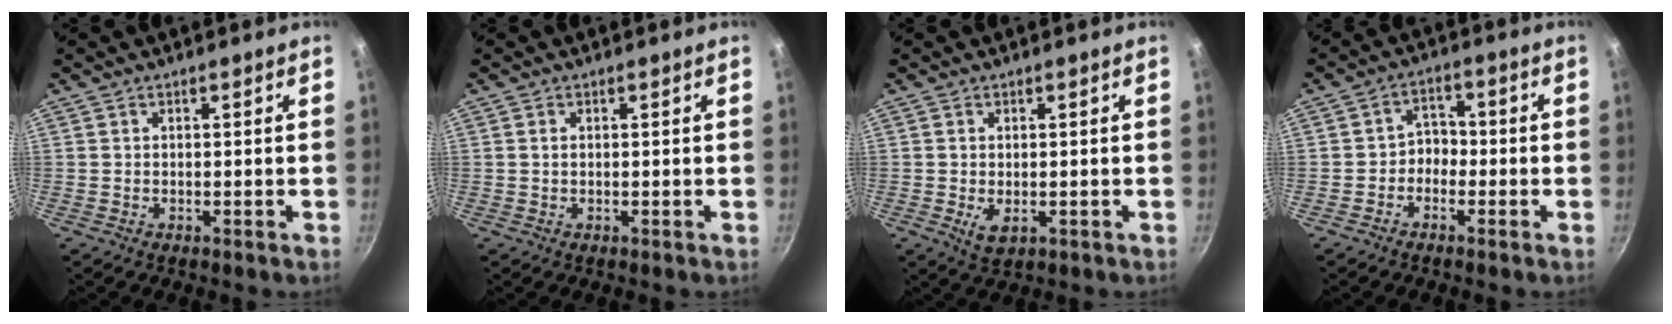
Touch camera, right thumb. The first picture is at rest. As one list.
[{"total": 0.7, "force": [0.2, 0.5, 0.5], "torque": [-0.009, 0.002, 0.003]}, {"total": 3.2, "force": [-0.6, 1.9, 2.5], "torque": [-0.042, -0.012, -0.002]}, {"total": 3.7, "force": [-1.6, 2.9, 1.6], "torque": [0.000, 0.025, -0.033]}]